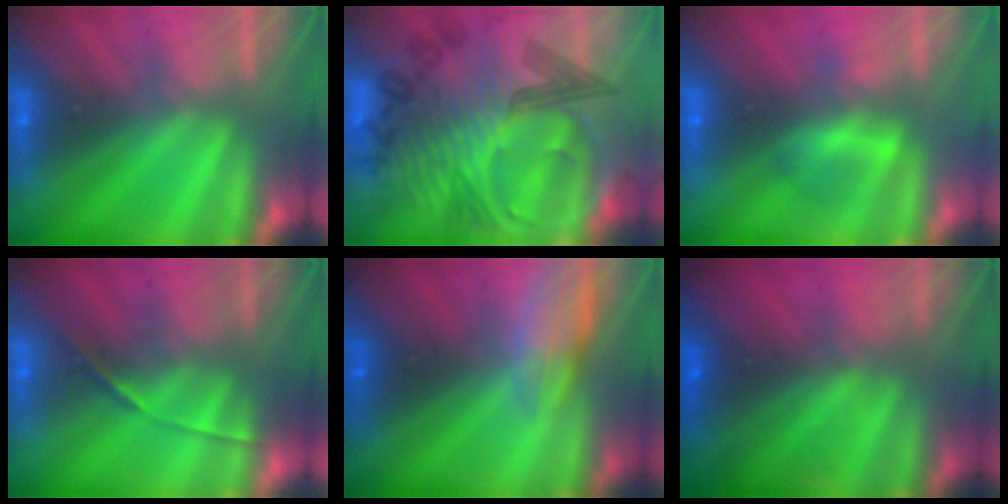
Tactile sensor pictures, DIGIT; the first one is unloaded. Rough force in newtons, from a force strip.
{"total": 6.6}
{"total": 2.1}
{"total": 1.7}
{"total": 2.8}
{"total": 6.9}